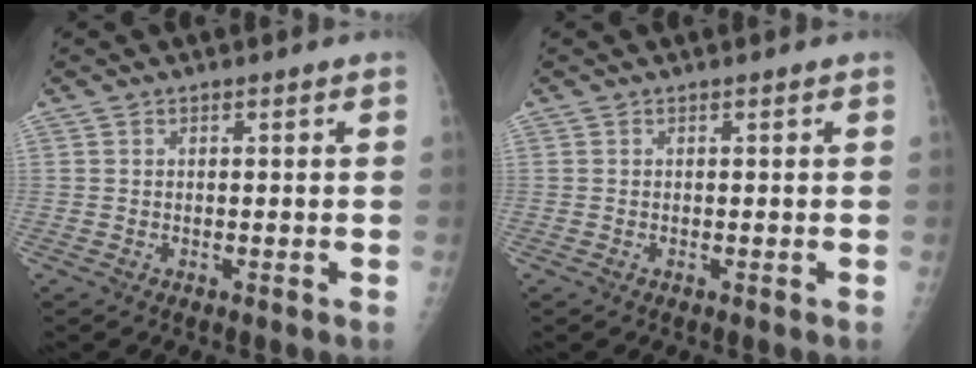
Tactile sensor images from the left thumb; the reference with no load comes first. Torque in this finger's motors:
{"motor_torque": [0.21, -0.01, 0.12, 0.04, 0.04]}